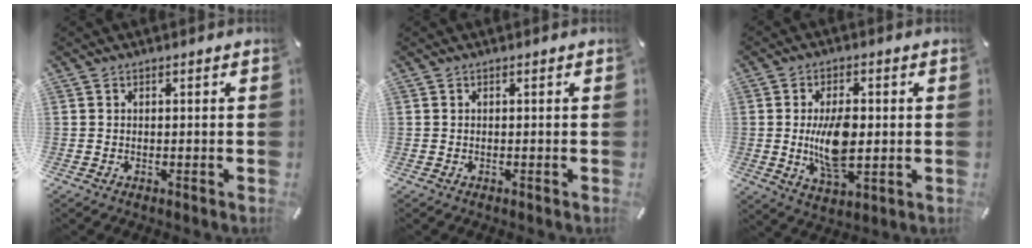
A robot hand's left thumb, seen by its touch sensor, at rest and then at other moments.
{"total": 0.0}
{"total": 10.9, "force": [0.0, 5.7, 9.3], "torque": [-0.188, -0.008, -0.005]}